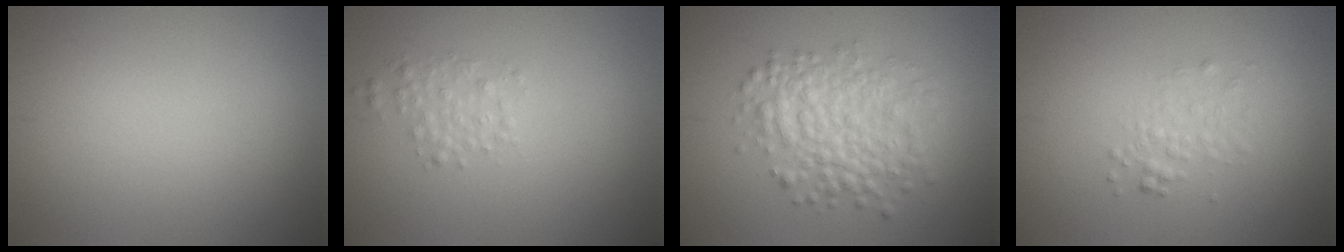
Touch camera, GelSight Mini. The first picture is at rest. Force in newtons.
{"total": 1.6, "press": 1.6, "slide": 0.0}
{"total": 5.2, "press": 5.2, "slide": 0.1}
{"total": 1.4, "press": 1.4, "slide": 0.1}